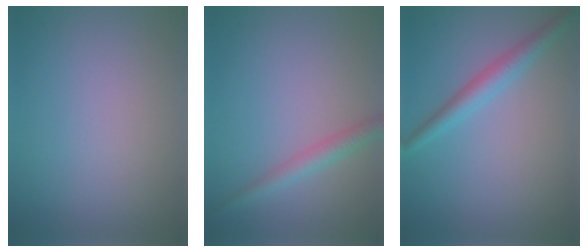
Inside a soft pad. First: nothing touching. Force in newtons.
{"total": 2.2, "press": 2.2, "slide": 0.1}
{"total": 2.7, "press": 2.7, "slide": 0.0}